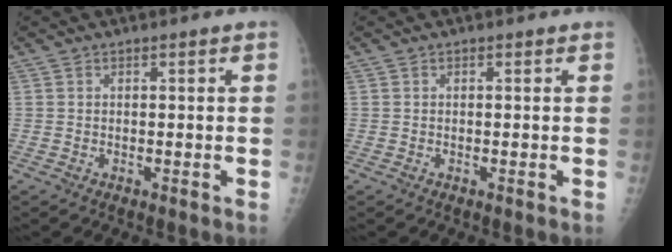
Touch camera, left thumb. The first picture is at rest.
{"total": 0.0}